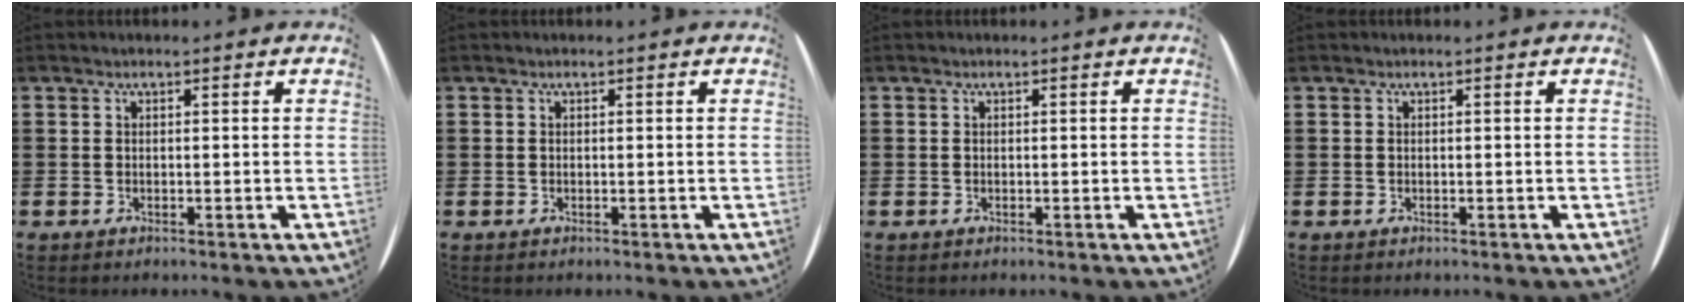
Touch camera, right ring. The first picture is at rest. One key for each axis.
{"total": 0.0}
{"total": 0.0}
{"total": 0.0}